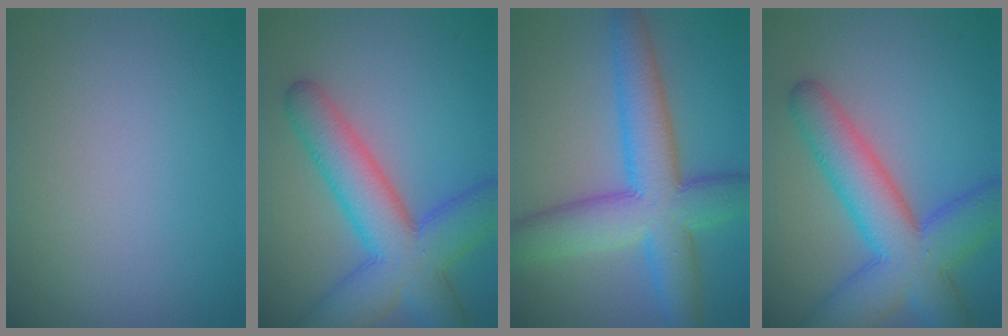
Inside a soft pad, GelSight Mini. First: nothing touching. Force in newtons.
{"total": 9.5, "press": 9.5, "slide": 0.3}
{"total": 9.3, "press": 9.3, "slide": 0.1}
{"total": 9.5, "press": 9.5, "slide": 0.3}